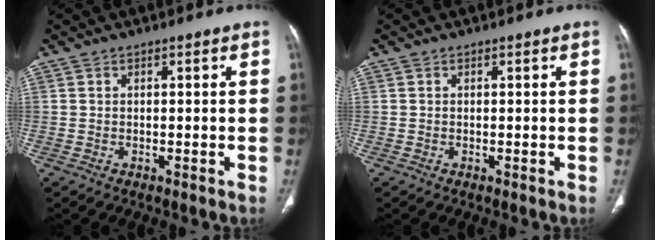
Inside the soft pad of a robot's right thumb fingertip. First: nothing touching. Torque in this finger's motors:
{"motor_torque": [0.03, -0.14, -0.03, 0.45, -0.01]}